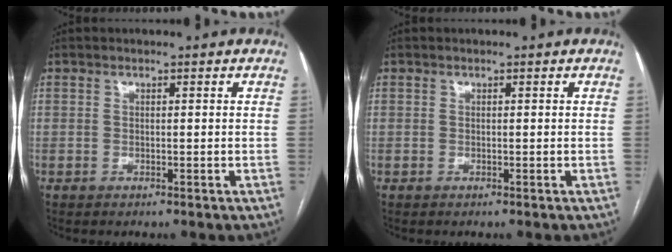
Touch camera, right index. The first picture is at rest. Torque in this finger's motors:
{"motor_torque": [0.00, 0.00, 0.00, 0.01]}